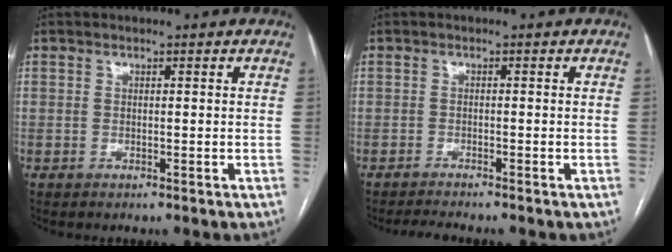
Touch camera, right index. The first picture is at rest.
{"total": 2.1, "force": [-2.0, -0.4, 0.4], "torque": [-0.013, -0.011, -0.034]}